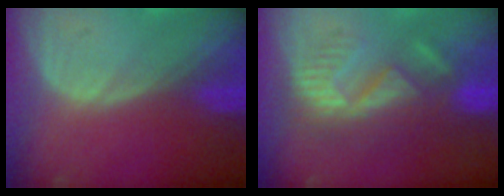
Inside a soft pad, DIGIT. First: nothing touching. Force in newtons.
{"total": 8.8, "press": 8.2, "slide": 3.3}